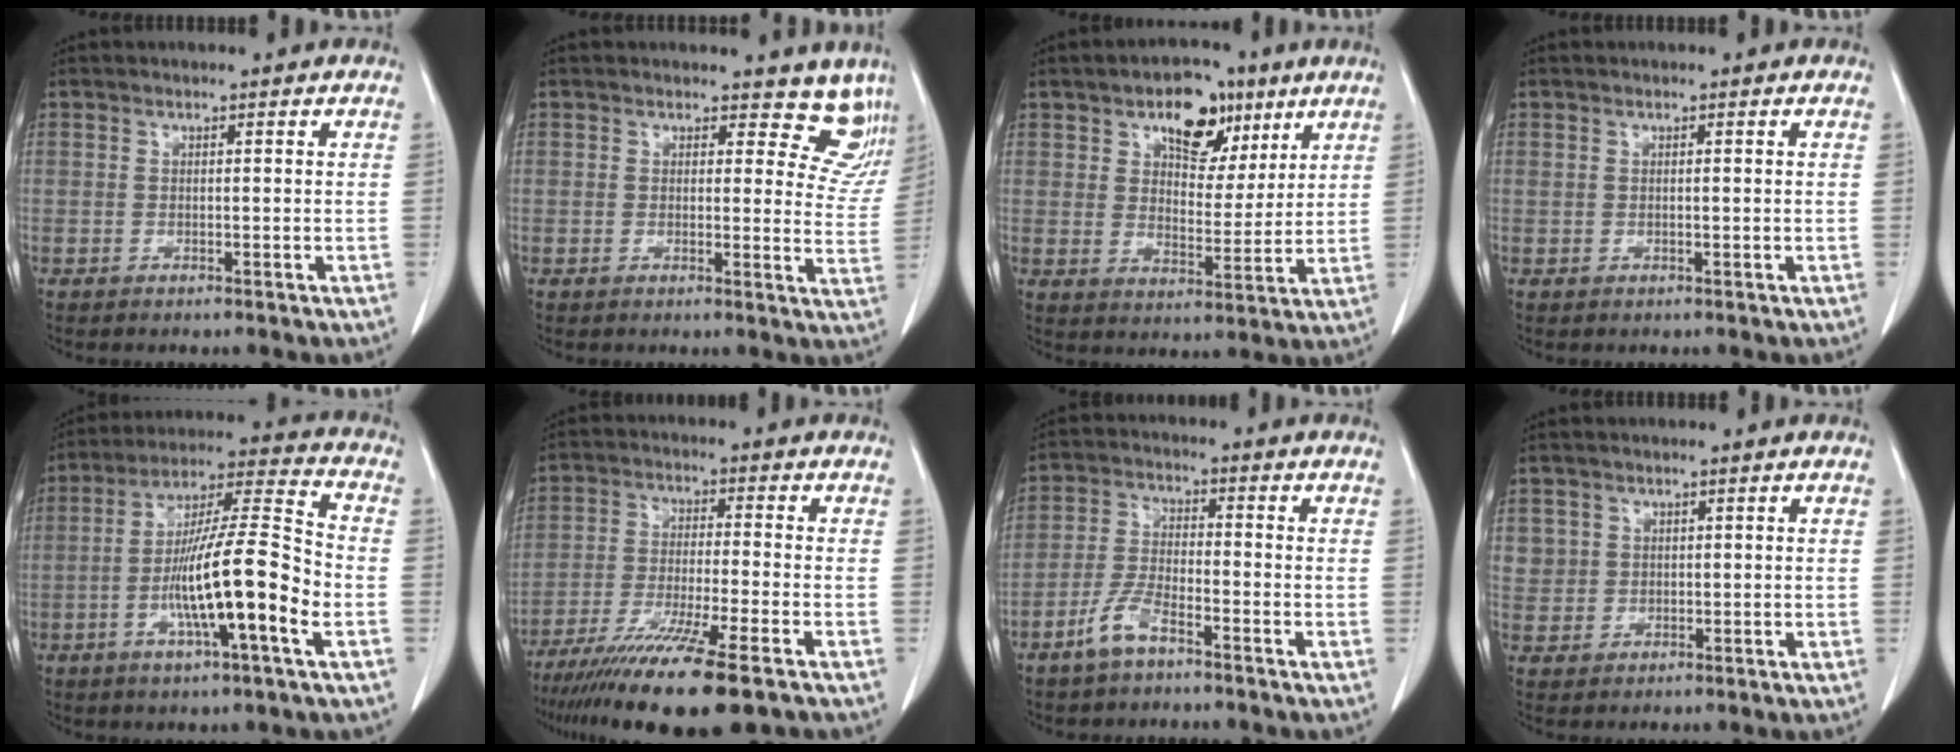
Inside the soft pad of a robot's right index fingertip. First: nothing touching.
{"total": 8.4, "force": [7.4, 4.0, 0.8], "torque": [0.039, -0.027, 0.047]}
{"total": 10.1, "force": [5.6, 5.8, 6.1], "torque": [-0.087, 0.013, 0.090]}
{"total": 0.0}
{"total": 16.1, "force": [-4.2, 0.6, 15.5], "torque": [-0.269, 0.001, -0.078]}
{"total": 14.6, "force": [-10.3, 0.2, 10.4], "torque": [-0.188, -0.045, -0.174]}
{"total": 5.5, "force": [-3.8, 1.4, 3.7], "torque": [-0.086, -0.001, -0.079]}
{"total": 3.2, "force": [1.2, 3.0, 0.1], "torque": [0.014, 0.001, 0.023]}